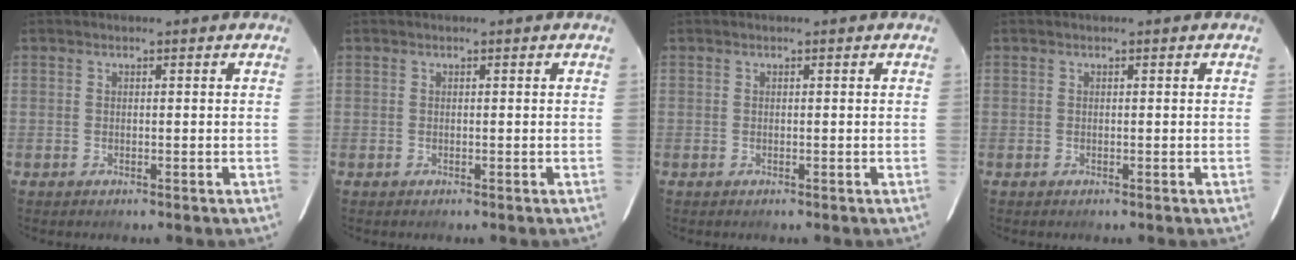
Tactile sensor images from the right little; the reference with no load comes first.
{"total": 0.0}
{"total": 0.0}
{"total": 0.0}